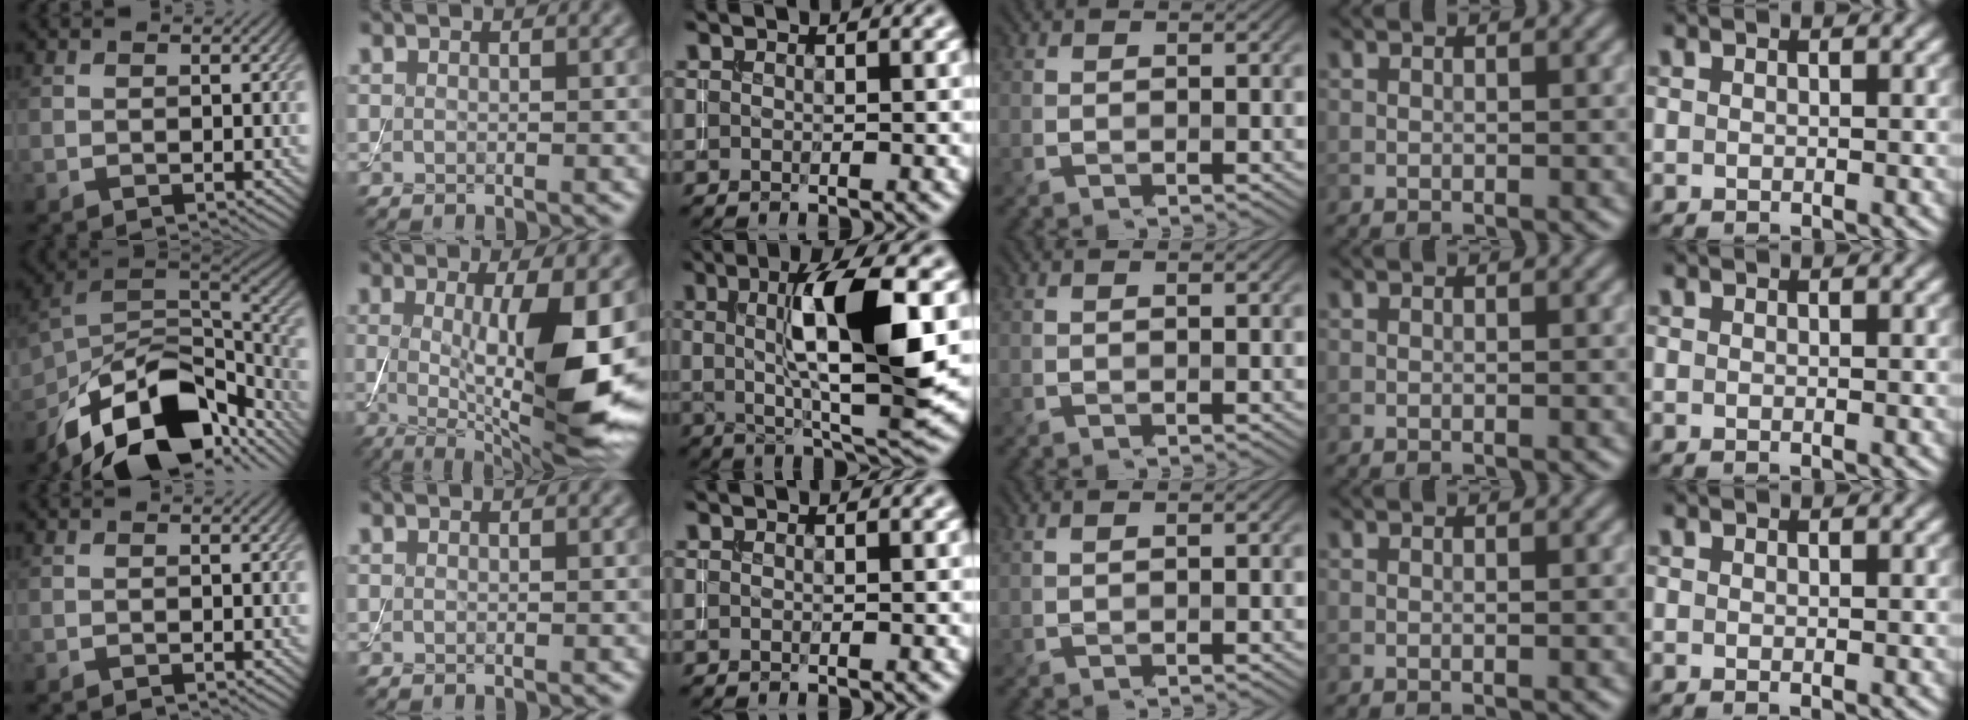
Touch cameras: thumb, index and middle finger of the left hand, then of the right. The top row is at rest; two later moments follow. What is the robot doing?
{"motion": "assemble", "object": "toy tower of hanoi"}